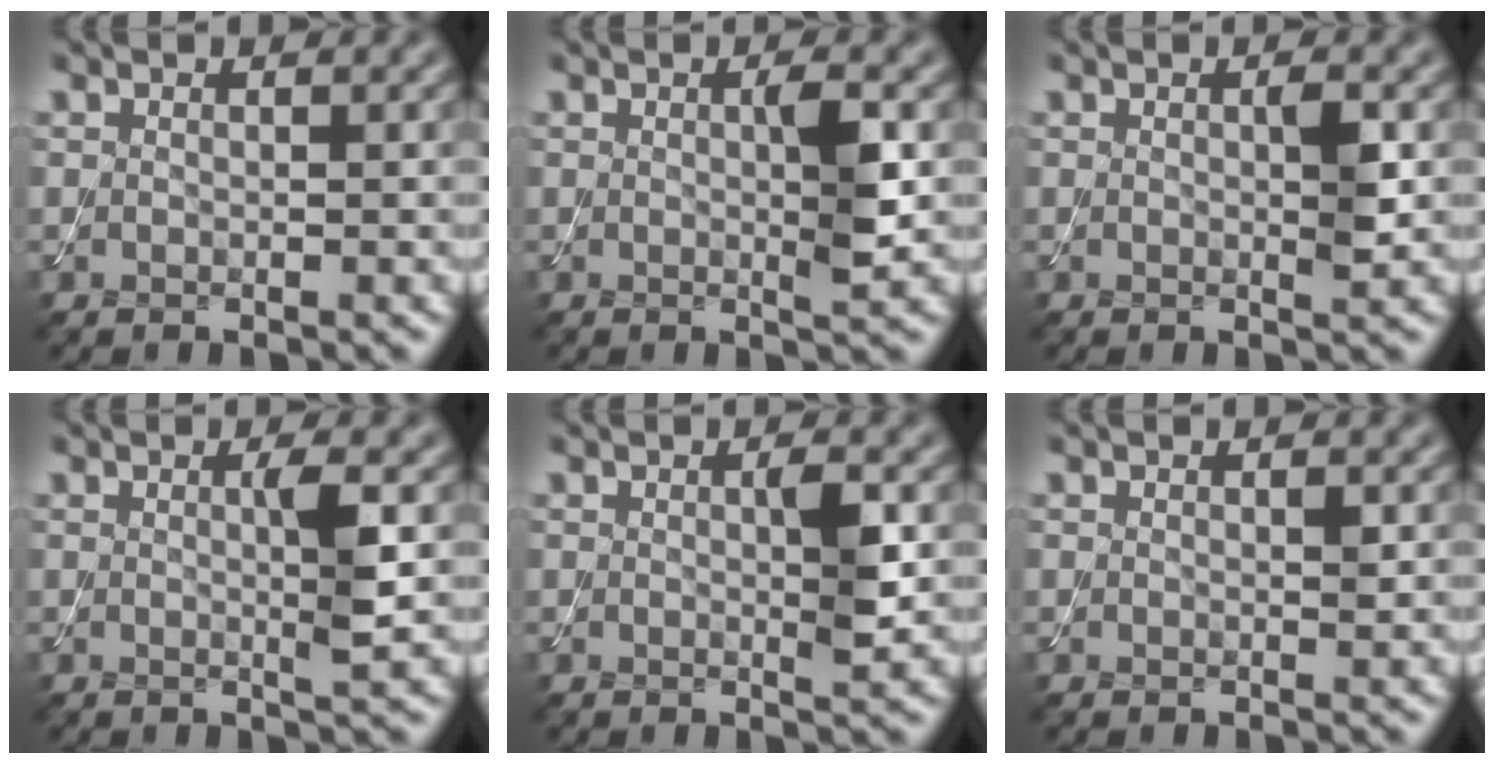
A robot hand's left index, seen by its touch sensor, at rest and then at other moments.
{"total": 2.8, "force": [0.1, 0.3, 2.8], "torque": [-0.045, -0.004, 0.000]}
{"total": 1.8, "force": [0.1, 0.2, 1.8], "torque": [-0.027, -0.001, 0.001]}
{"total": 2.8, "force": [0.1, 0.3, 2.8], "torque": [-0.047, -0.004, -0.001]}
{"total": 2.4, "force": [0.1, 0.3, 2.4], "torque": [-0.037, -0.002, 0.000]}
{"total": 0.5, "force": [0.1, 0.1, 0.5], "torque": [-0.006, -0.001, 0.001]}